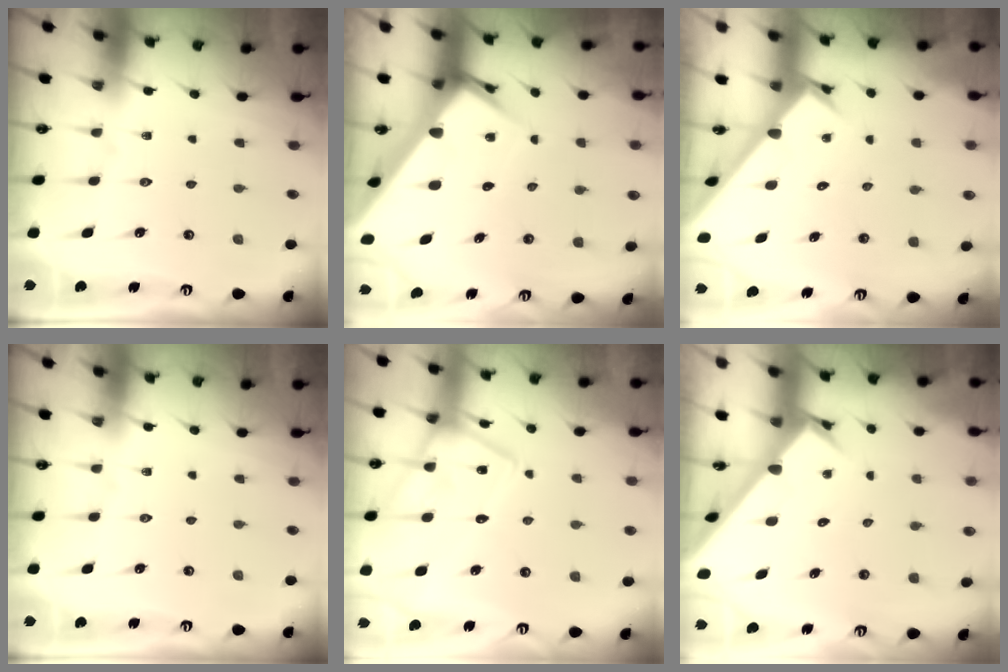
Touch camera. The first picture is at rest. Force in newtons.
{"total": 8.1, "press": 8.1, "slide": 0.8}
{"total": 2.6, "press": 2.6, "slide": 0.2}
{"total": 0.0}
{"total": 14.5, "press": 14.4, "slide": 1.3}
{"total": 2.7, "press": 2.7, "slide": 0.3}